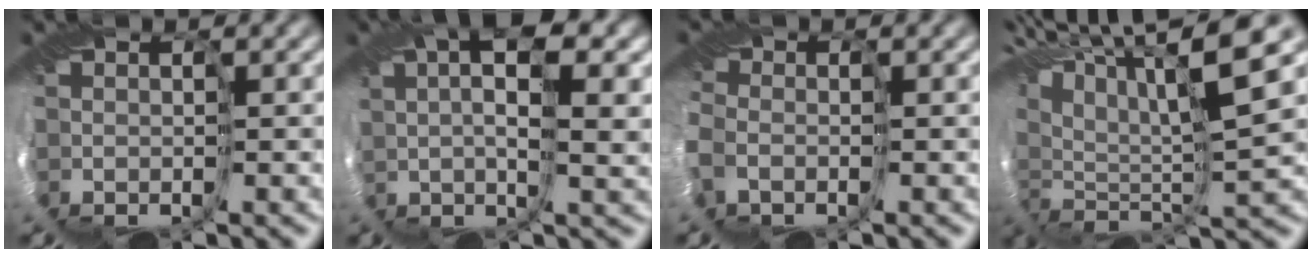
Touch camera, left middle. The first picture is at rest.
{"total": 5.1, "force": [2.7, 1.3, 4.1], "torque": [-0.068, 0.014, 0.038]}
{"total": 3.0, "force": [-0.4, 2.7, 1.1], "torque": [-0.051, 0.002, -0.004]}
{"total": 12.6, "force": [8.4, 2.0, 9.2], "torque": [-0.205, 0.036, 0.148]}